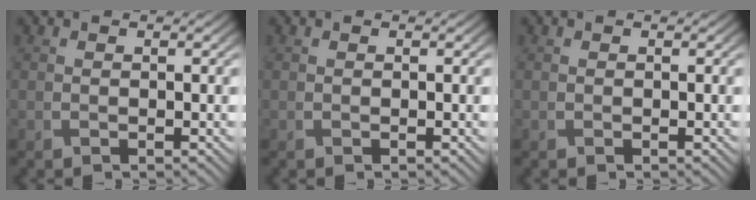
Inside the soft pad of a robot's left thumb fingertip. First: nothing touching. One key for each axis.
{"total": 0.0}
{"total": 0.0}